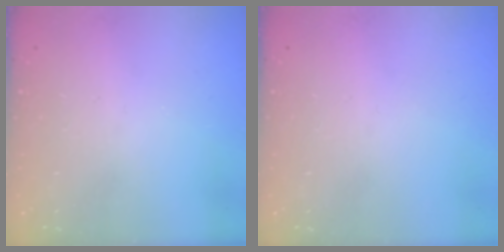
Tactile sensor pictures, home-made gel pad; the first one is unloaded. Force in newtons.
{"total": 0.0}